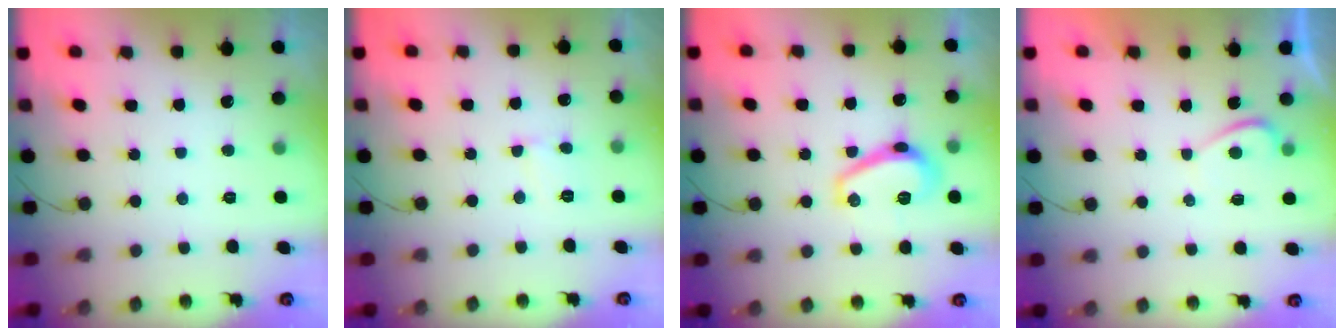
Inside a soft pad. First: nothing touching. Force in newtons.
{"total": 3.0, "press": 3.0, "slide": 0.3}
{"total": 9.5, "press": 9.5, "slide": 0.8}
{"total": 0.0}